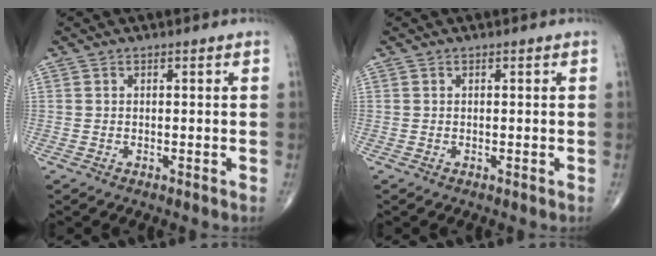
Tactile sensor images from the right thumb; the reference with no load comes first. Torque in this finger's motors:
{"motor_torque": [0.00, 0.00, 0.00, 0.00, 0.00]}